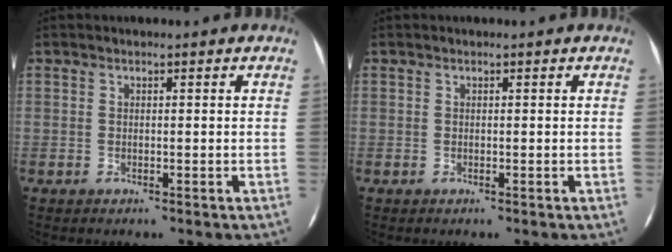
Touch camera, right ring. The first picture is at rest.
{"total": 0.0}